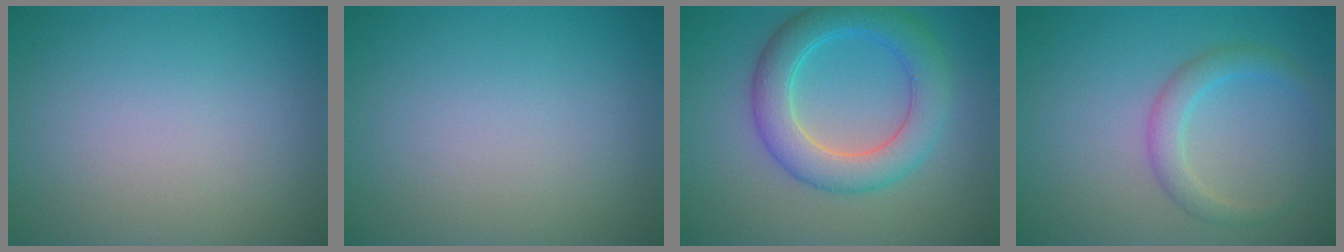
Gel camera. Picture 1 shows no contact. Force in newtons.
{"total": 0.0}
{"total": 5.7, "press": 5.7, "slide": 0.4}
{"total": 2.4, "press": 2.4, "slide": 0.1}